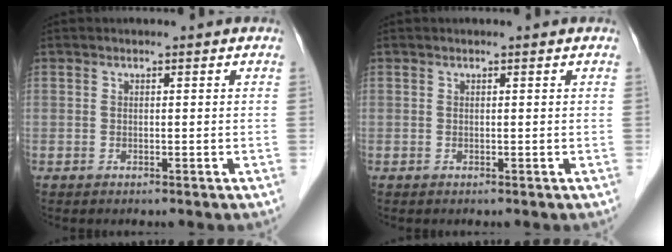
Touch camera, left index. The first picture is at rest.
{"total": 0.0}